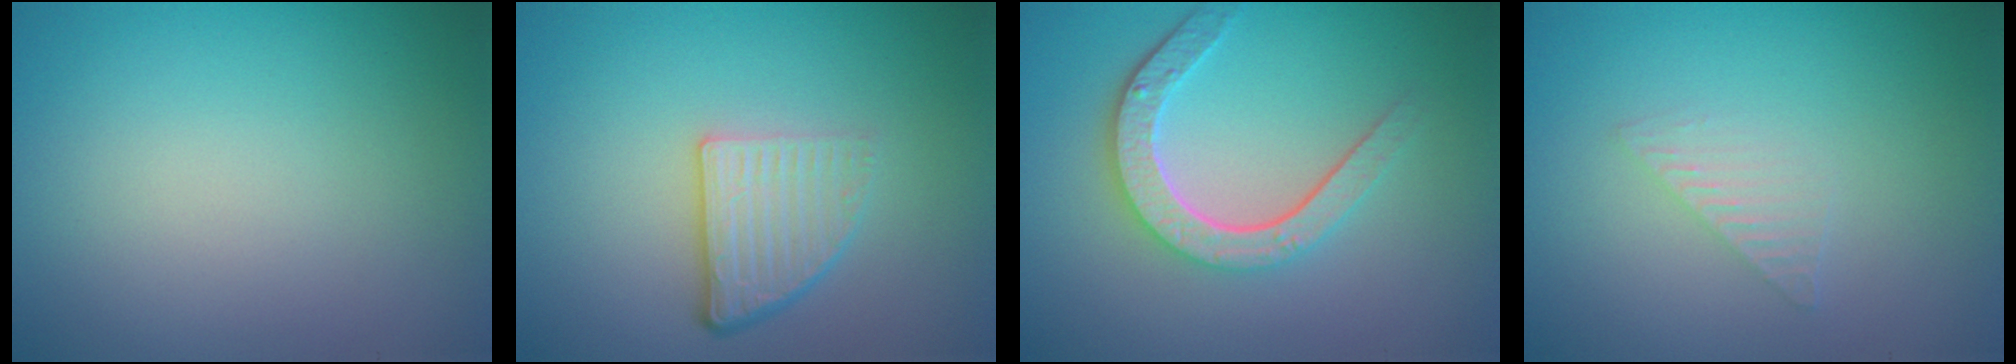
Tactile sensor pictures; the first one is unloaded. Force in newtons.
{"total": 3.8, "press": 2.5, "slide": 2.8}
{"total": 4.6, "press": 3.5, "slide": 3.0}
{"total": 1.4, "press": 1.4, "slide": 0.1}